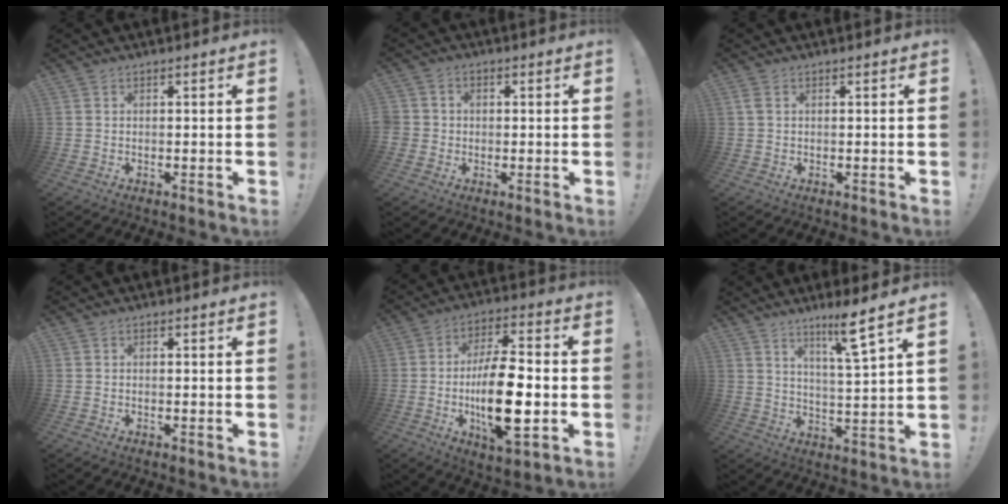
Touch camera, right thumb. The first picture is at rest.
{"total": 3.7, "force": [-0.2, 3.4, 1.3], "torque": [-0.014, 0.005, -0.003]}
{"total": 1.6, "force": [0.6, 0.9, 1.2], "torque": [-0.030, 0.005, 0.012]}
{"total": 0.0}
{"total": 18.3, "force": [-3.0, 6.9, 16.8], "torque": [-0.298, 0.001, -0.047]}
{"total": 9.4, "force": [6.4, -0.9, 6.9], "torque": [-0.102, -0.045, 0.093]}